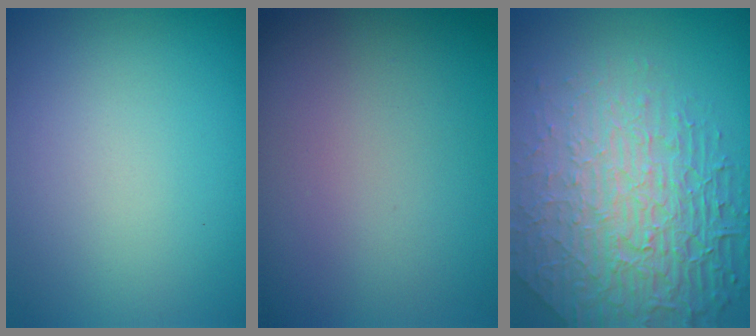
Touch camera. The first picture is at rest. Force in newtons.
{"total": 0.0}
{"total": 8.7, "press": 5.9, "slide": 6.4}